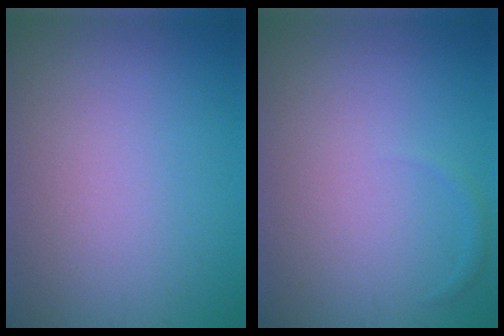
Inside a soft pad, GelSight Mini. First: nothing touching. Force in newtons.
{"total": 0.5, "press": 0.5, "slide": 0.1}